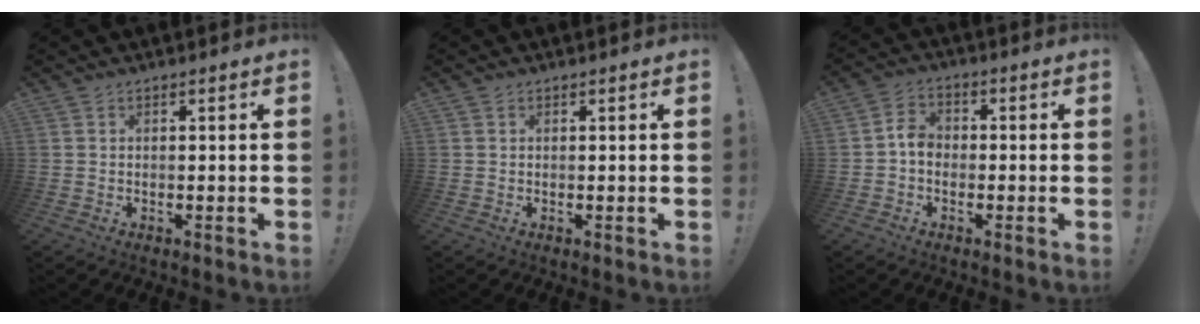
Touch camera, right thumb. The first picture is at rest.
{"total": 0.0}
{"total": 5.4, "force": [-1.5, 3.9, 3.4], "torque": [-0.061, 0.016, -0.027]}